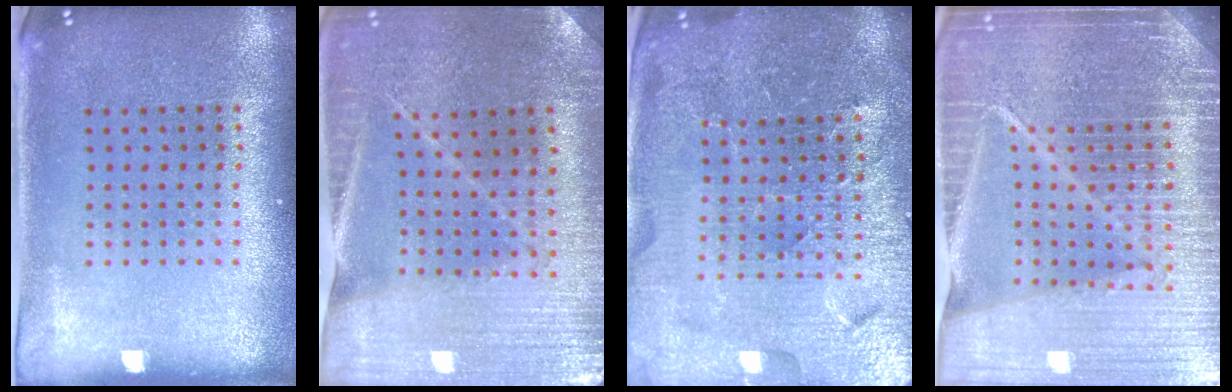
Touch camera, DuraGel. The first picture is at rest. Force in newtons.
{"total": 1.7, "press": 1.7, "slide": 0.1}
{"total": 5.4, "press": 5.0, "slide": 2.2}
{"total": 6.7, "press": 5.8, "slide": 3.4}